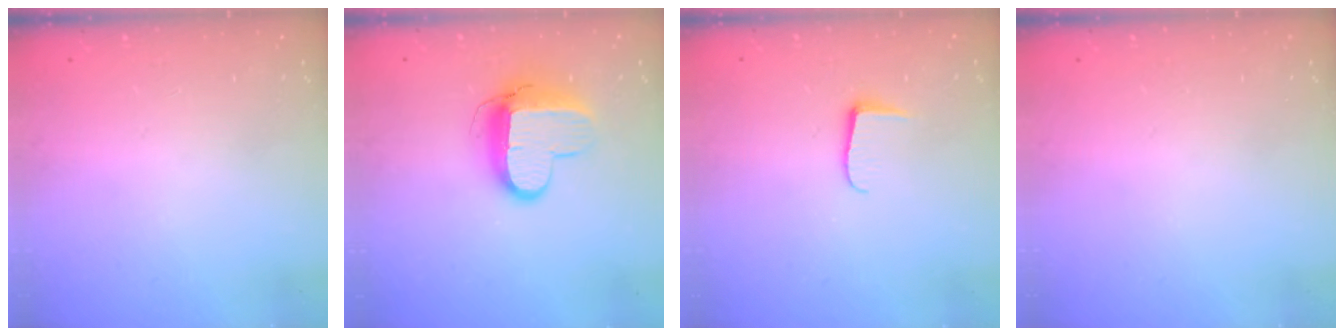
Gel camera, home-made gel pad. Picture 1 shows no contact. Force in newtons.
{"total": 11.4, "press": 11.3, "slide": 0.9}
{"total": 6.0, "press": 5.9, "slide": 0.6}
{"total": 0.0}